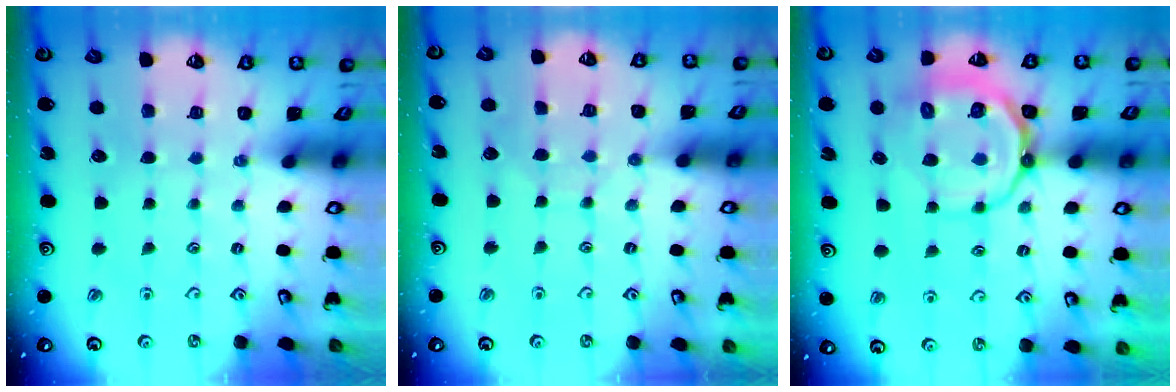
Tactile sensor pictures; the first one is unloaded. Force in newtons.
{"total": 4.9, "press": 4.9, "slide": 0.4}
{"total": 12.7, "press": 12.5, "slide": 2.4}